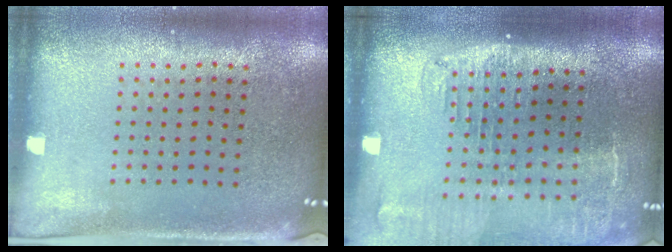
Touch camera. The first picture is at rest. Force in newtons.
{"total": 2.3, "press": 1.9, "slide": 1.4}